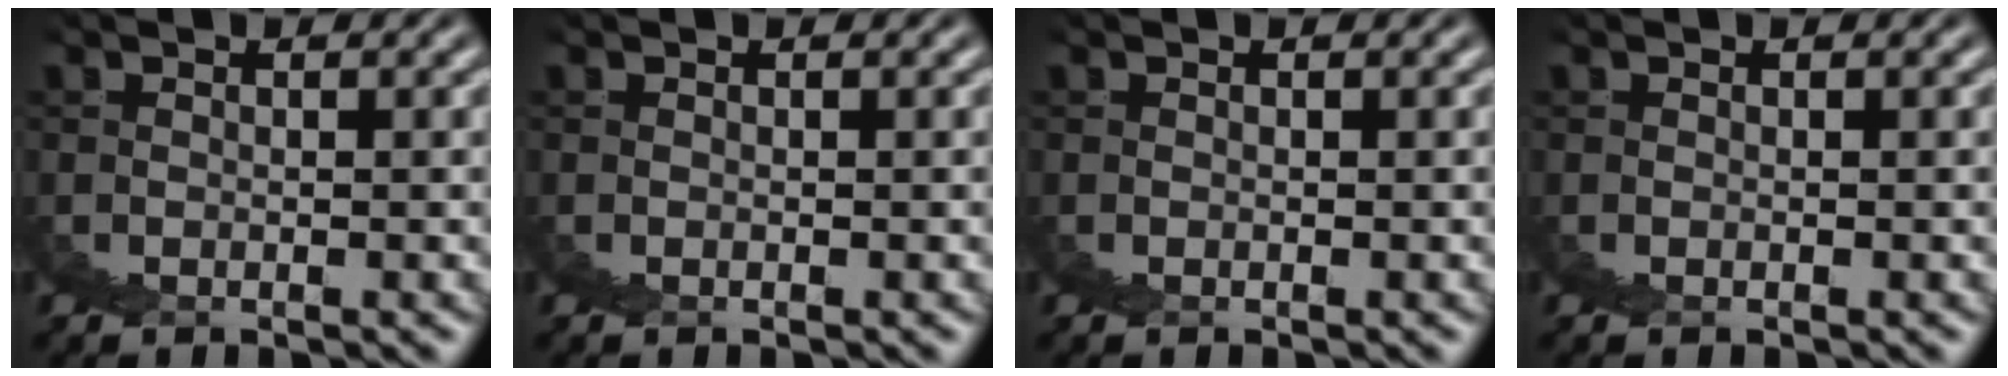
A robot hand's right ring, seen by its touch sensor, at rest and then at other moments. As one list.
[{"total": 0.0}, {"total": 0.0}, {"total": 0.0}]